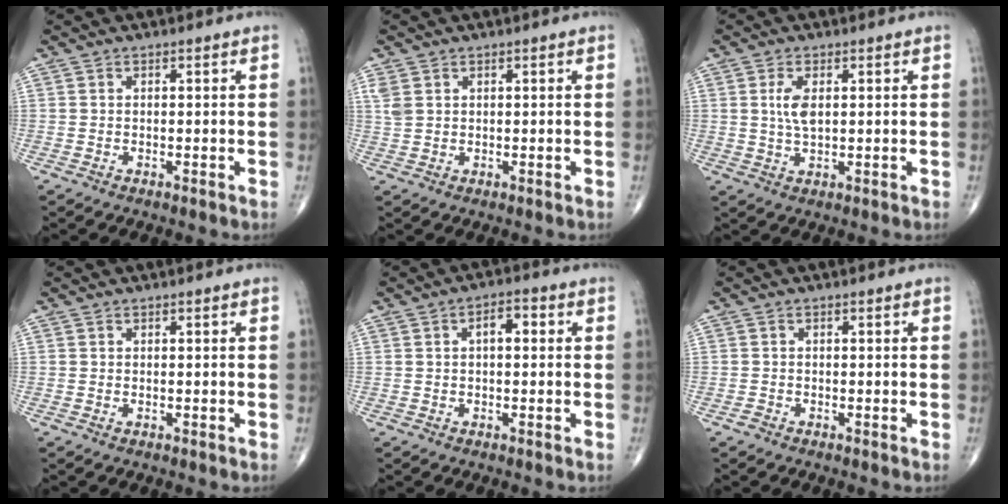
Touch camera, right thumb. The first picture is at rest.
{"total": 2.2, "force": [1.0, 1.4, 1.3], "torque": [-0.034, 0.004, 0.031]}
{"total": 4.2, "force": [0.9, 1.9, 3.6], "torque": [-0.074, -0.004, 0.020]}
{"total": 0.0}
{"total": 3.8, "force": [0.7, 1.9, 3.2], "torque": [-0.044, 0.011, 0.006]}
{"total": 0.7, "force": [-0.5, 0.5, 0.1], "torque": [-0.003, 0.000, -0.015]}